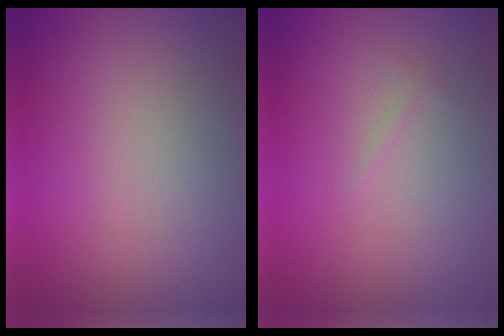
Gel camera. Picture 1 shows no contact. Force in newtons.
{"total": 0.5, "press": 0.5, "slide": 0.0}